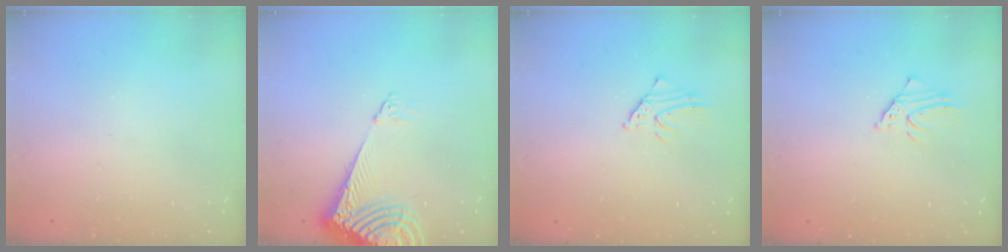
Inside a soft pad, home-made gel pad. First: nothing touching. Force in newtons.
{"total": 9.4, "press": 9.3, "slide": 1.2}
{"total": 2.5, "press": 2.5, "slide": 0.2}
{"total": 2.5, "press": 2.5, "slide": 0.2}